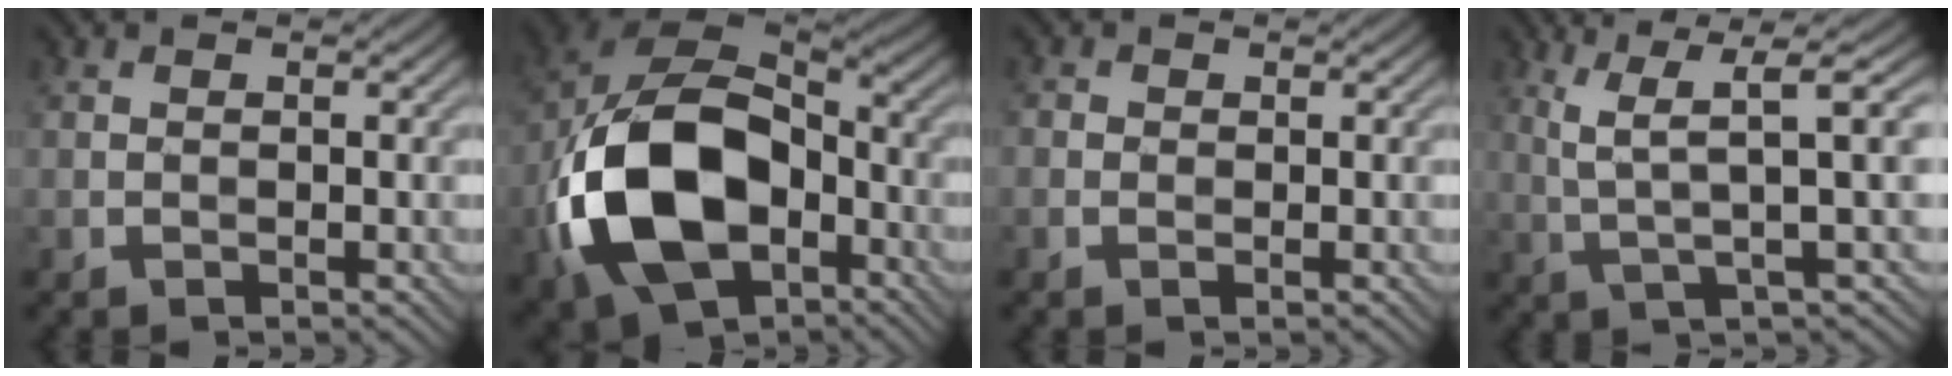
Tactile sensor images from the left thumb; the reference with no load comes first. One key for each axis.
{"total": 18.1, "fx": -5.5, "fy": 11.9, "fz": 12.5, "tx": -0.286, "ty": -0.031, "tz": -0.104}
{"total": 0.9, "fx": 0.1, "fy": 0.7, "fz": 0.5, "tx": -0.013, "ty": 0.001, "tz": 0.000}
{"total": 6.3, "fx": 2.0, "fy": 0.6, "fz": 5.9, "tx": -0.126, "ty": 0.018, "tz": 0.045}